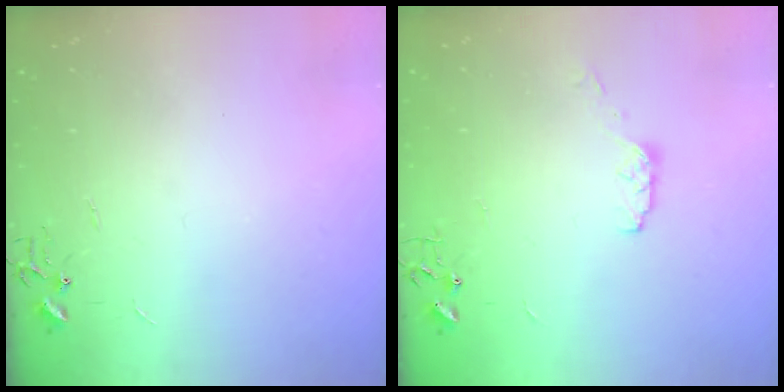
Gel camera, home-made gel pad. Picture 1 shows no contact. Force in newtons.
{"total": 4.3, "press": 4.3, "slide": 0.7}